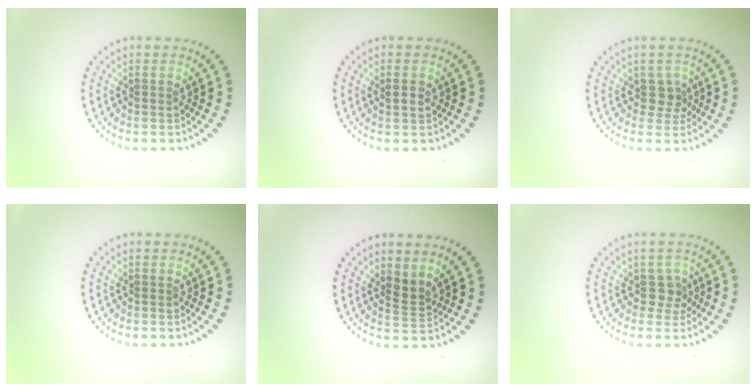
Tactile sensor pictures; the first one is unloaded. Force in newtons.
{"total": 1.1, "press": 1.0, "slide": 0.2}
{"total": 1.7, "press": 1.4, "slide": 1.1}
{"total": 0.0}
{"total": 1.7, "press": 1.3, "slide": 1.1}
{"total": 1.8, "press": 1.3, "slide": 1.1}